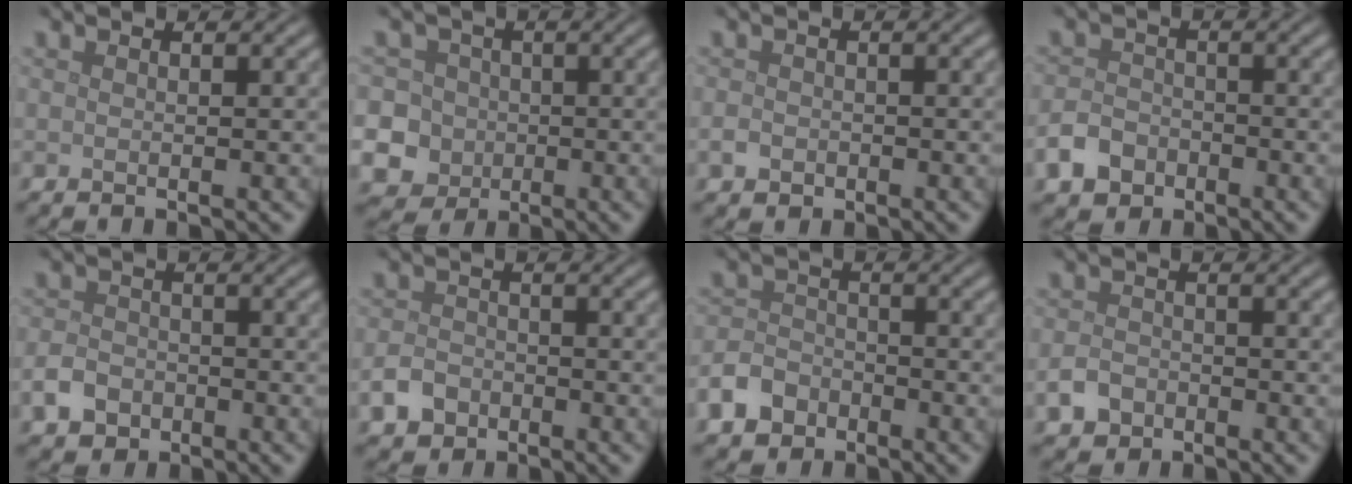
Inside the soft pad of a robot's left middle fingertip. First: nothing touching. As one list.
[{"total": 12.0, "force": [-2.7, 11.2, 3.2], "torque": [-0.096, -0.002, -0.072]}, {"total": 1.5, "force": [-0.7, 1.2, 0.6], "torque": [-0.008, -0.003, -0.016]}, {"total": 3.6, "force": [-2.1, 2.6, 1.3], "torque": [-0.025, -0.003, -0.043]}, {"total": 3.0, "force": [-1.6, 2.3, 1.2], "torque": [-0.024, -0.003, -0.033]}, {"total": 2.8, "force": [-1.5, 2.1, 1.0], "torque": [-0.019, -0.003, -0.032]}, {"total": 3.8, "force": [-2.4, 2.7, 1.2], "torque": [-0.023, -0.004, -0.050]}, {"total": 2.4, "force": [-1.3, 1.8, 0.9], "torque": [-0.016, -0.002, -0.027]}]